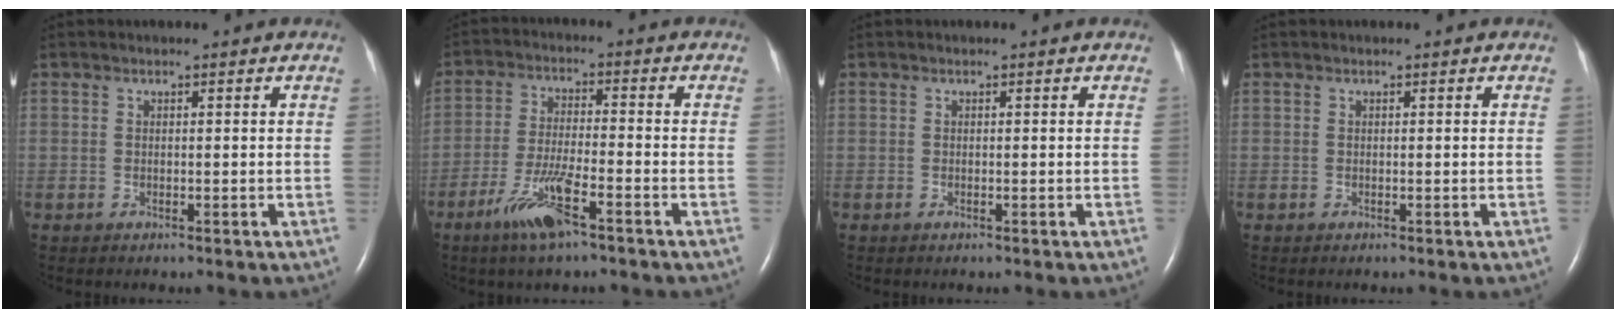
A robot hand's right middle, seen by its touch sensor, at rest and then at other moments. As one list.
[{"total": 8.0, "force": [-4.8, 0.9, 6.3], "torque": [-0.134, -0.013, -0.090]}, {"total": 0.0}, {"total": 0.0}]